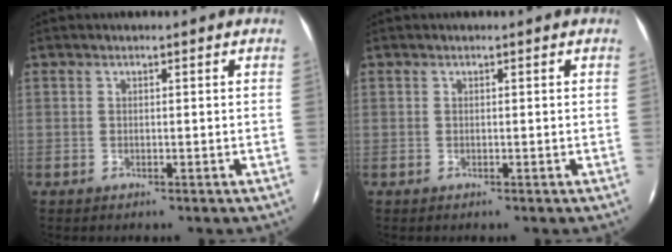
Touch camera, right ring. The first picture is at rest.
{"total": 0.0}